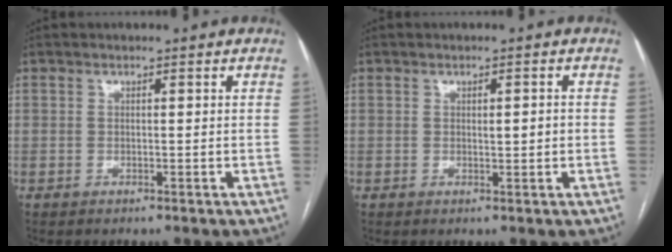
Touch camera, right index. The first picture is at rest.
{"total": 1.6, "force": [0.0, 0.4, 1.6], "torque": [-0.025, 0.001, 0.002]}